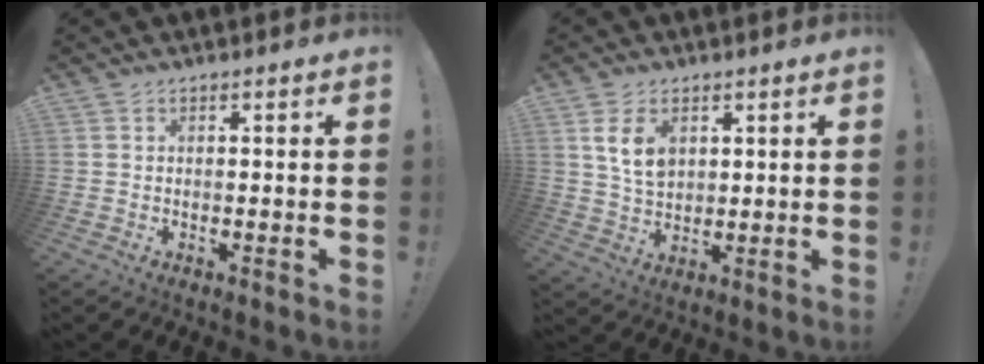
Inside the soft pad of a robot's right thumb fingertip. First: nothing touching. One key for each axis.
{"total": 8.1, "fx": 3.2, "fy": 5.2, "fz": 5.2, "tx": -0.091, "ty": -0.008, "tz": 0.061}